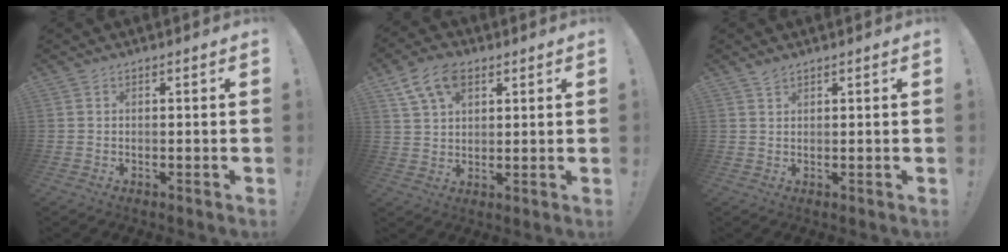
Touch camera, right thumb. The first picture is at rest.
{"total": 10.0, "force": [5.2, 6.1, 5.9], "torque": [-0.105, -0.008, 0.100]}
{"total": 1.6, "force": [1.4, 0.6, 0.6], "torque": [-0.007, -0.004, 0.025]}